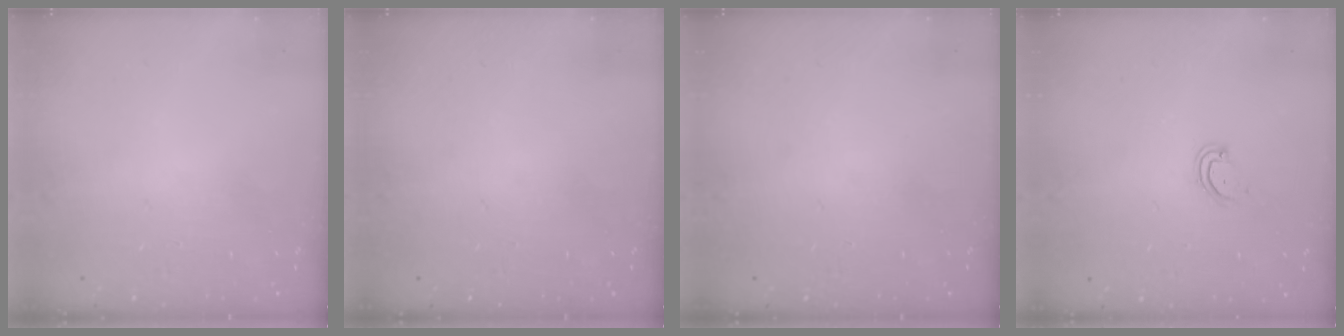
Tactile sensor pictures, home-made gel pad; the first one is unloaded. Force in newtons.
{"total": 0.0}
{"total": 0.0}
{"total": 3.7, "press": 3.7, "slide": 0.4}